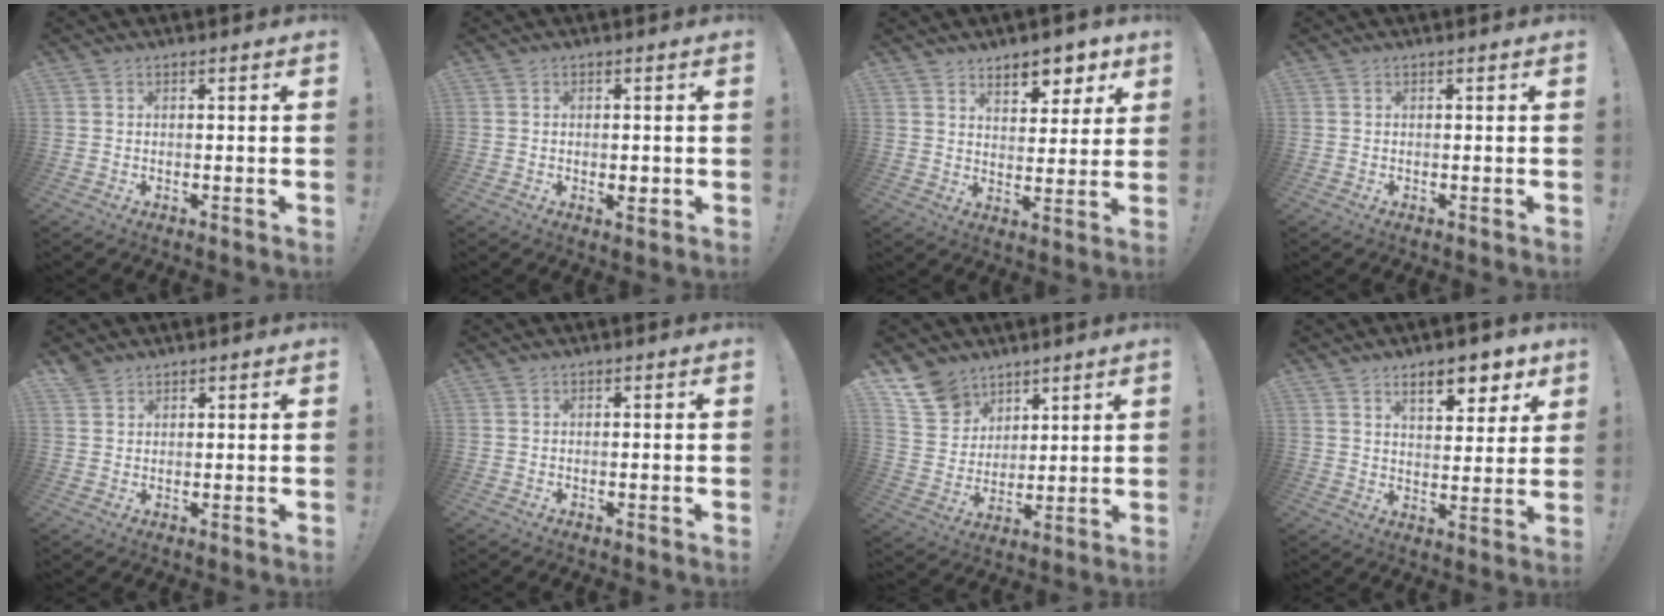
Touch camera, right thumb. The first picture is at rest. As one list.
[{"total": 1.7, "force": [-0.2, 0.9, 1.4], "torque": [-0.015, -0.001, -0.003]}, {"total": 8.0, "force": [6.1, 4.1, 3.0], "torque": [-0.016, -0.053, 0.109]}, {"total": 0.0}, {"total": 2.5, "force": [2.2, 1.2, 0.5], "torque": [-0.010, -0.014, 0.042]}, {"total": 0.0}, {"total": 12.2, "force": [8.6, 8.2, 2.9], "torque": [-0.064, -0.056, 0.173]}, {"total": 9.6, "force": [6.2, 3.8, 6.3], "torque": [-0.085, -0.034, 0.108]}]